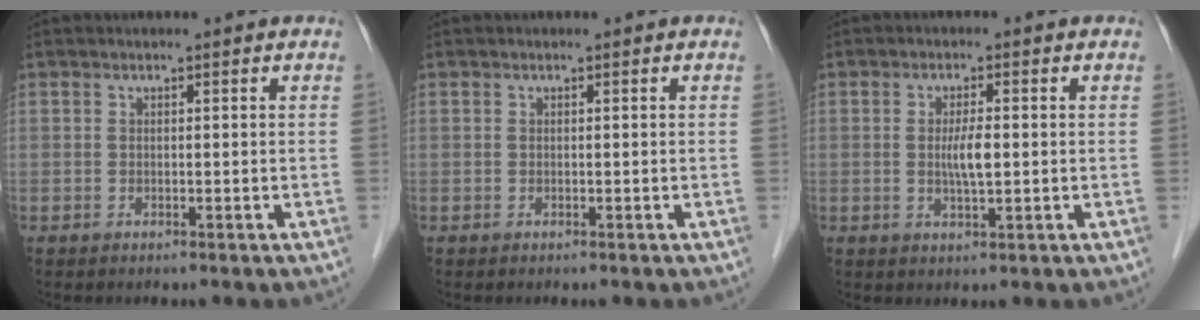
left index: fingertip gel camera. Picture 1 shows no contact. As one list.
[{"total": 0.0}, {"total": 3.5, "force": [0.0, 0.6, 3.4], "torque": [-0.065, -0.003, 0.001]}]